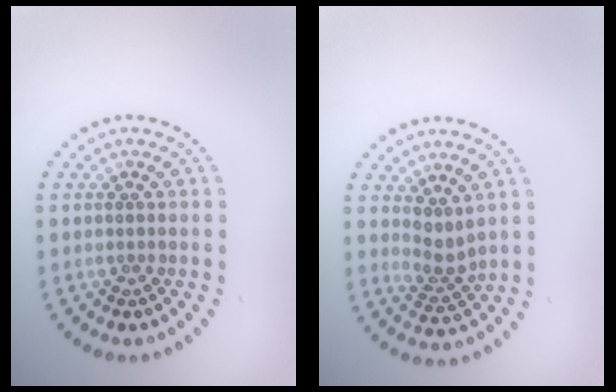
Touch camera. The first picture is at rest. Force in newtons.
{"total": 2.2, "press": 1.6, "slide": 1.6}